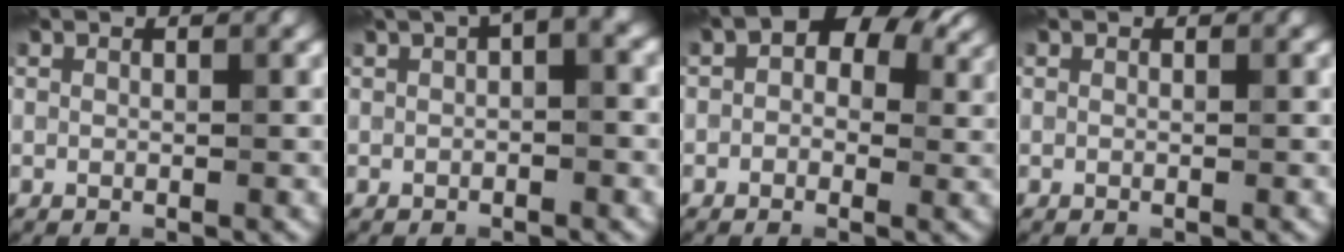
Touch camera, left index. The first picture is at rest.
{"total": 2.8, "force": [0.9, 0.9, 2.5], "torque": [-0.029, 0.016, 0.011]}
{"total": 5.4, "force": [1.3, 3.7, 3.8], "torque": [-0.032, 0.015, -0.004]}
{"total": 0.0}